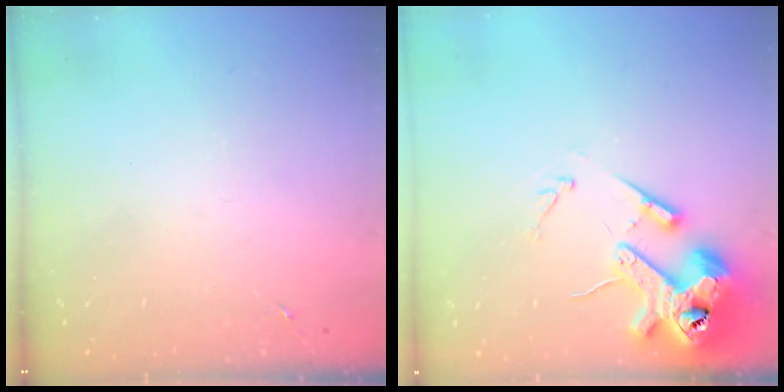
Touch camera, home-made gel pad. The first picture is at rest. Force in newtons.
{"total": 16.0, "press": 15.8, "slide": 2.5}